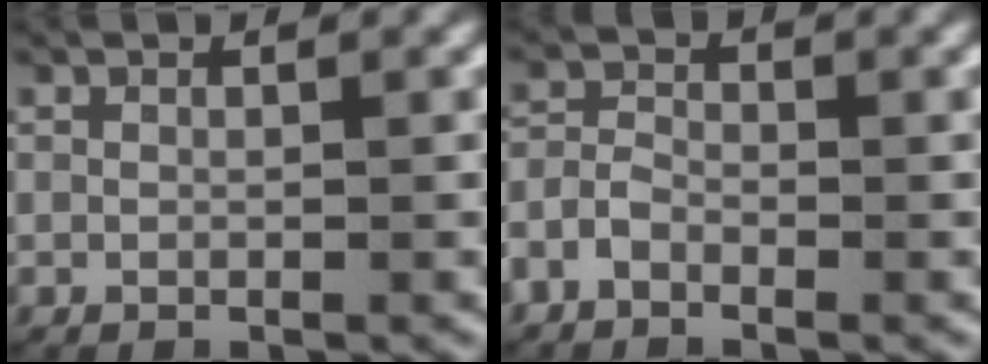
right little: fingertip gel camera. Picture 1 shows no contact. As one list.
[{"total": 2.2, "force": [-1.3, 1.6, 0.9], "torque": [-0.030, -0.004, -0.028]}]